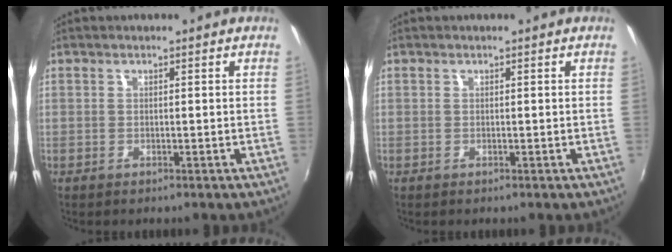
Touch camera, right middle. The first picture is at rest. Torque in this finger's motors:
{"motor_torque": [0.00, 0.00, -0.01, 0.00]}